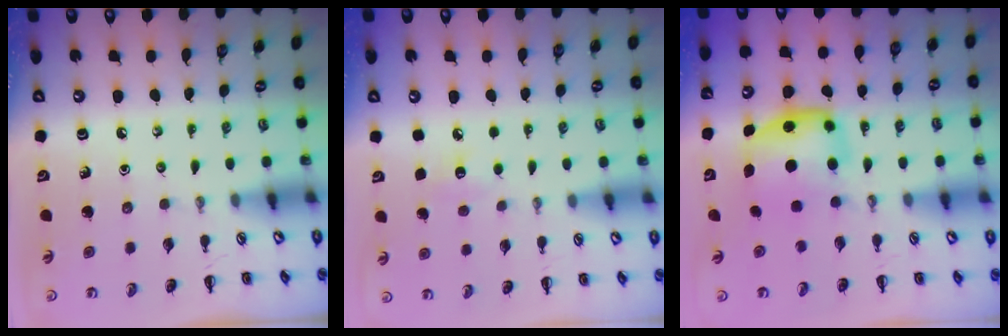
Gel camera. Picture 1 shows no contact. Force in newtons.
{"total": 5.8, "press": 5.6, "slide": 1.3}
{"total": 6.2, "press": 6.2, "slide": 0.8}